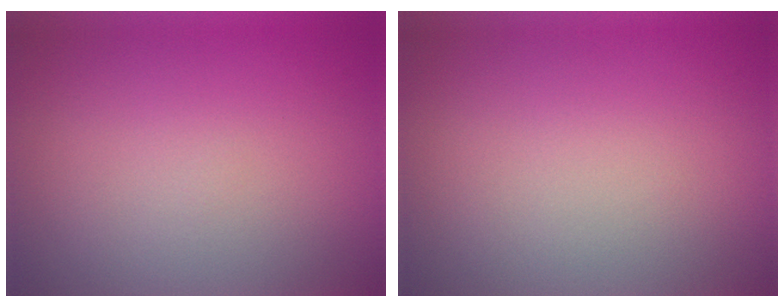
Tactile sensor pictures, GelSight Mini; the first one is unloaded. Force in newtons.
{"total": 0.0}